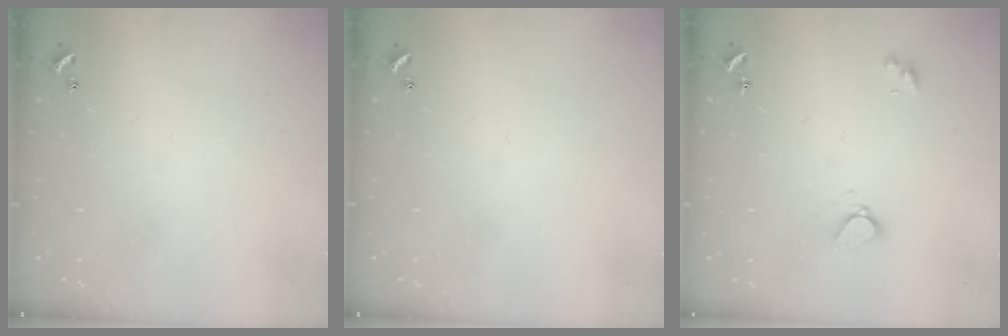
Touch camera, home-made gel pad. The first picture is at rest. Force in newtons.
{"total": 0.0}
{"total": 3.1, "press": 3.1, "slide": 0.3}